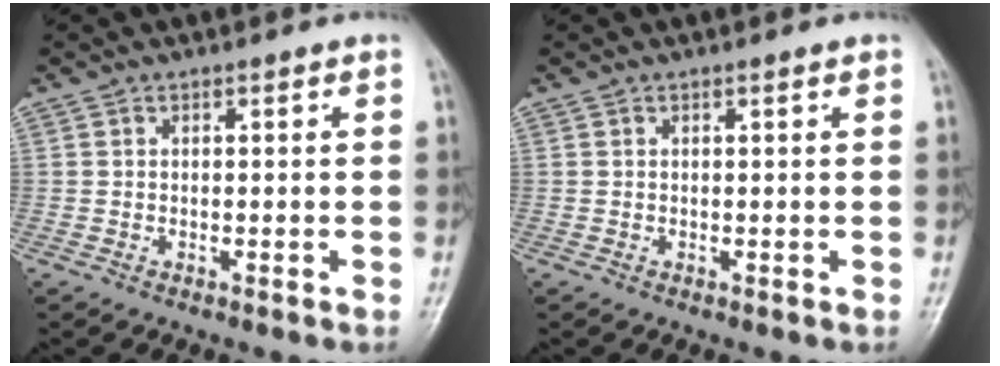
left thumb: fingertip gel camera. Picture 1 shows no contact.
{"total": 0.6, "force": [0.3, -0.1, 0.5], "torque": [-0.011, 0.000, 0.005]}